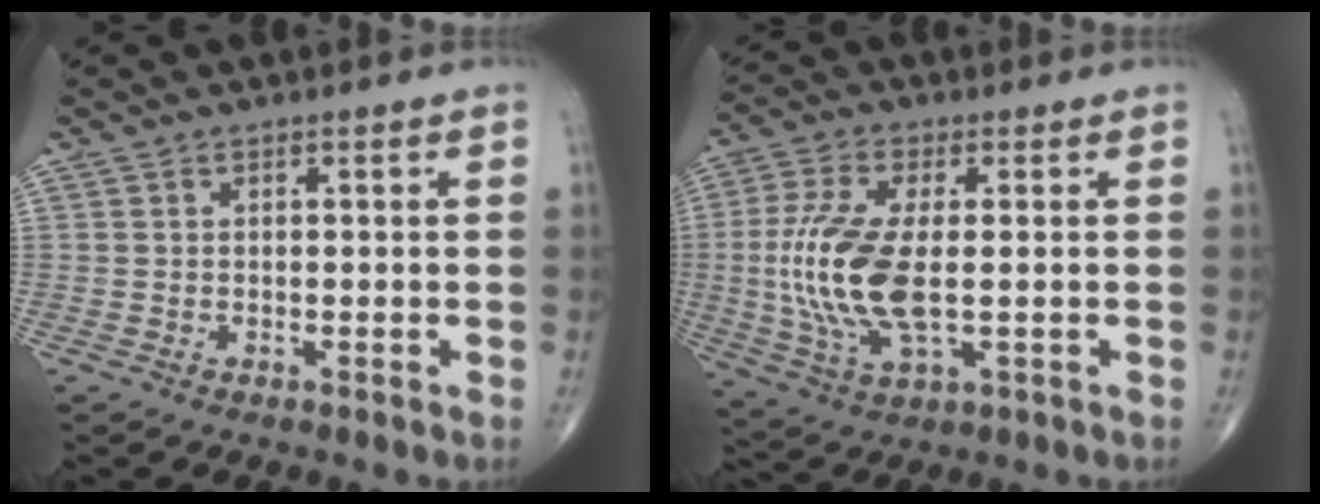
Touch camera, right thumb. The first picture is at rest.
{"total": 14.6, "force": [-0.6, 6.1, 13.3], "torque": [-0.298, -0.007, -0.007]}